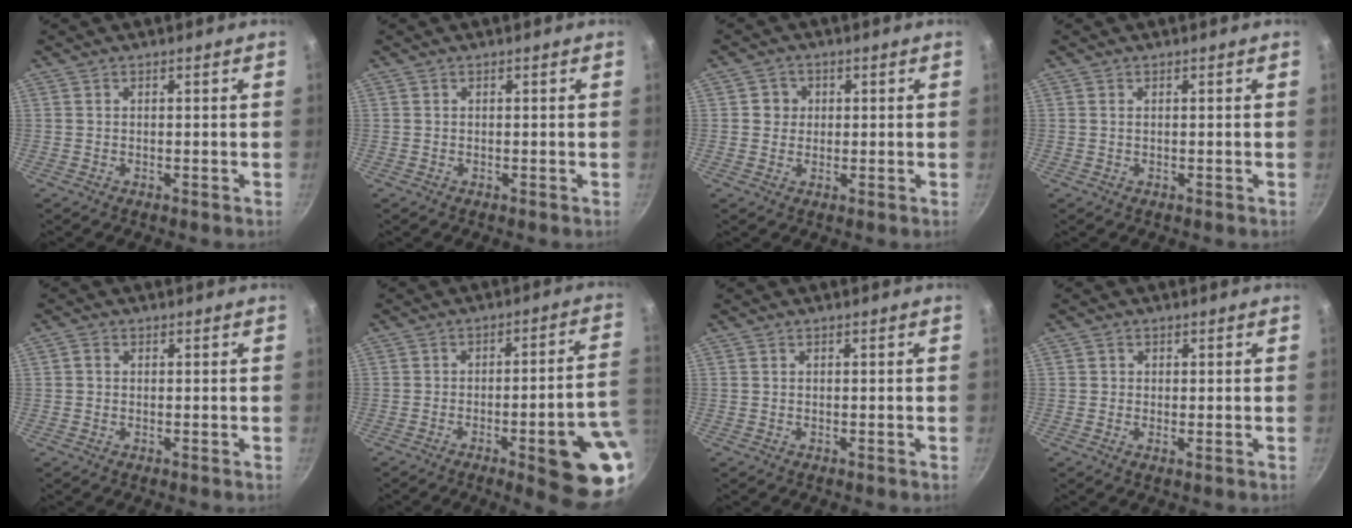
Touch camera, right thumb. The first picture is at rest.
{"total": 0.0}
{"total": 3.2, "force": [0.5, 3.1, 0.7], "torque": [0.011, 0.005, 0.002]}
{"total": 0.5, "force": [0.2, 0.3, 0.4], "torque": [-0.009, 0.000, 0.002]}
{"total": 1.2, "force": [0.2, 1.1, 0.6], "torque": [-0.013, 0.005, 0.001]}
{"total": 17.6, "force": [-6.1, 3.7, 16.1], "torque": [-0.161, 0.029, -0.078]}
{"total": 0.0}
{"total": 1.1, "force": [0.1, 1.0, 0.6], "torque": [-0.007, -0.006, -0.004]}